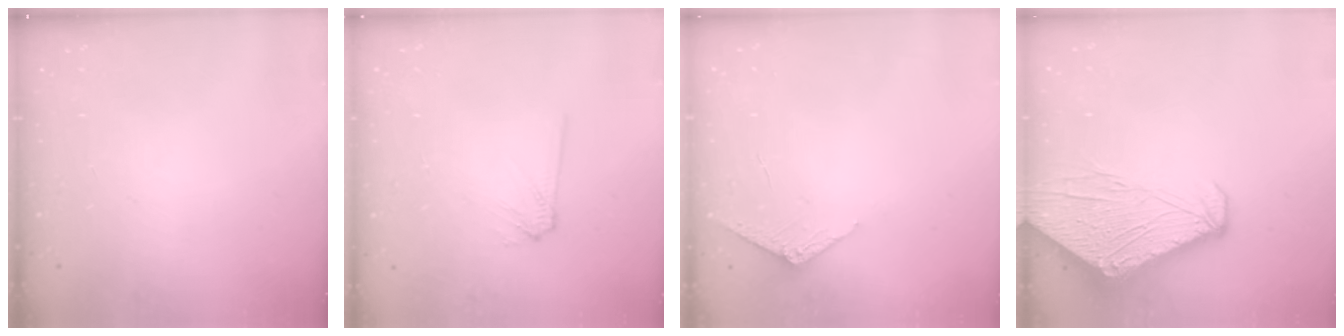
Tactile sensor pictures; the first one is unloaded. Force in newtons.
{"total": 4.2, "press": 4.2, "slide": 0.5}
{"total": 2.9, "press": 2.9, "slide": 0.3}
{"total": 9.6, "press": 9.6, "slide": 1.1}